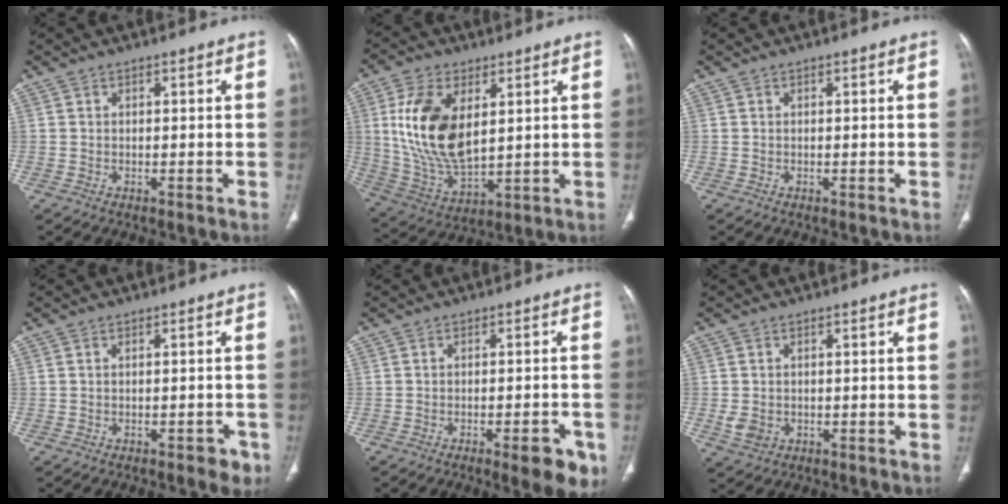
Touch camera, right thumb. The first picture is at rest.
{"total": 16.4, "force": [4.0, 8.9, 13.2], "torque": [-0.254, -0.020, 0.088]}
{"total": 0.0}
{"total": 3.2, "force": [-1.8, 1.5, 2.2], "torque": [-0.015, 0.007, -0.020]}
{"total": 7.6, "force": [-4.0, 2.3, 6.1], "torque": [-0.059, 0.008, -0.046]}
{"total": 3.3, "force": [-0.6, 2.6, 1.9], "torque": [-0.033, -0.001, -0.004]}